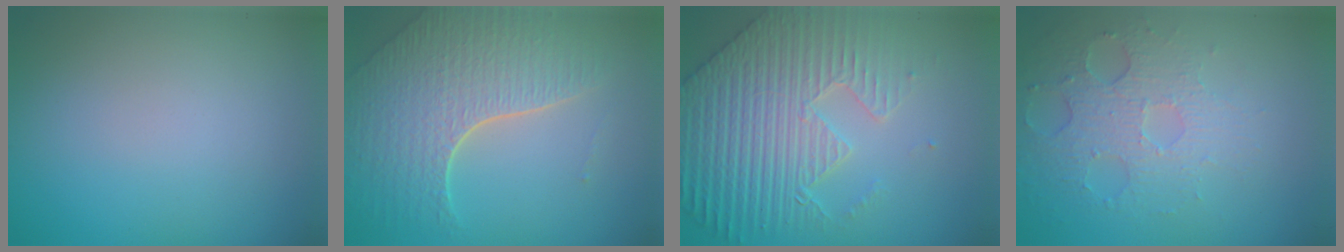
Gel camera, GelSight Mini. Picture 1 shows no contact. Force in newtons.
{"total": 7.2, "press": 5.2, "slide": 5.0}
{"total": 7.6, "press": 6.1, "slide": 4.5}
{"total": 3.6, "press": 3.2, "slide": 1.6}